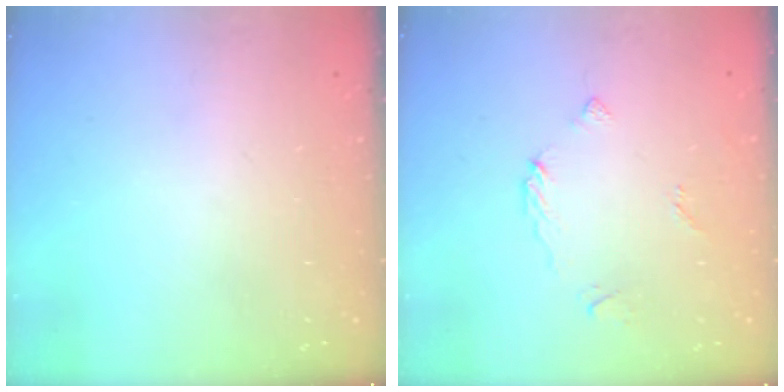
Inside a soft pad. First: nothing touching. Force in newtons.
{"total": 3.7, "press": 3.7, "slide": 0.4}